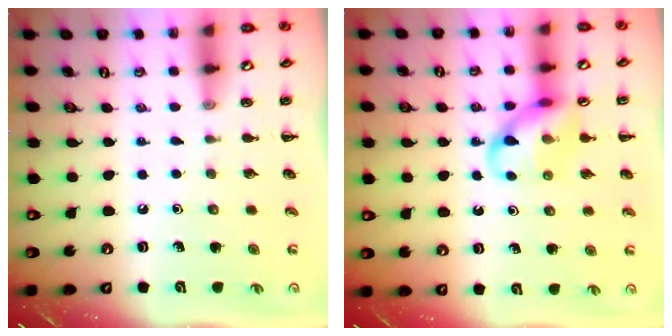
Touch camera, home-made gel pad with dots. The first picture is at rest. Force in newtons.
{"total": 11.6, "press": 11.5, "slide": 1.6}